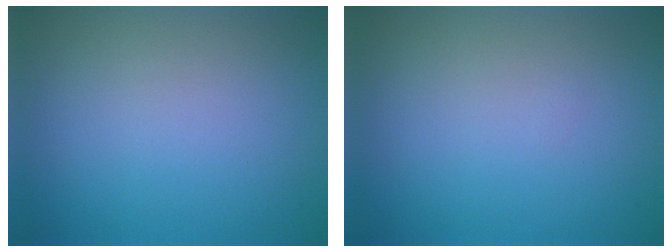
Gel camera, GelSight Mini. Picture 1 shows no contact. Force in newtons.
{"total": 0.0}